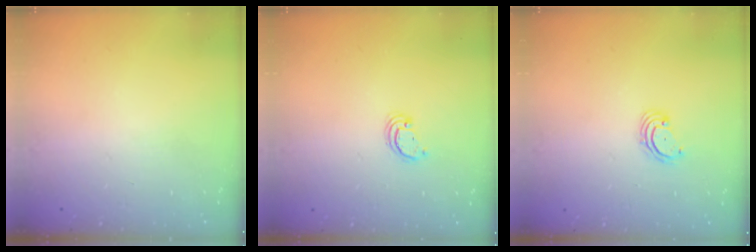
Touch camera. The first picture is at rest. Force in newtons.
{"total": 2.4, "press": 2.4, "slide": 0.2}
{"total": 2.6, "press": 2.6, "slide": 0.3}